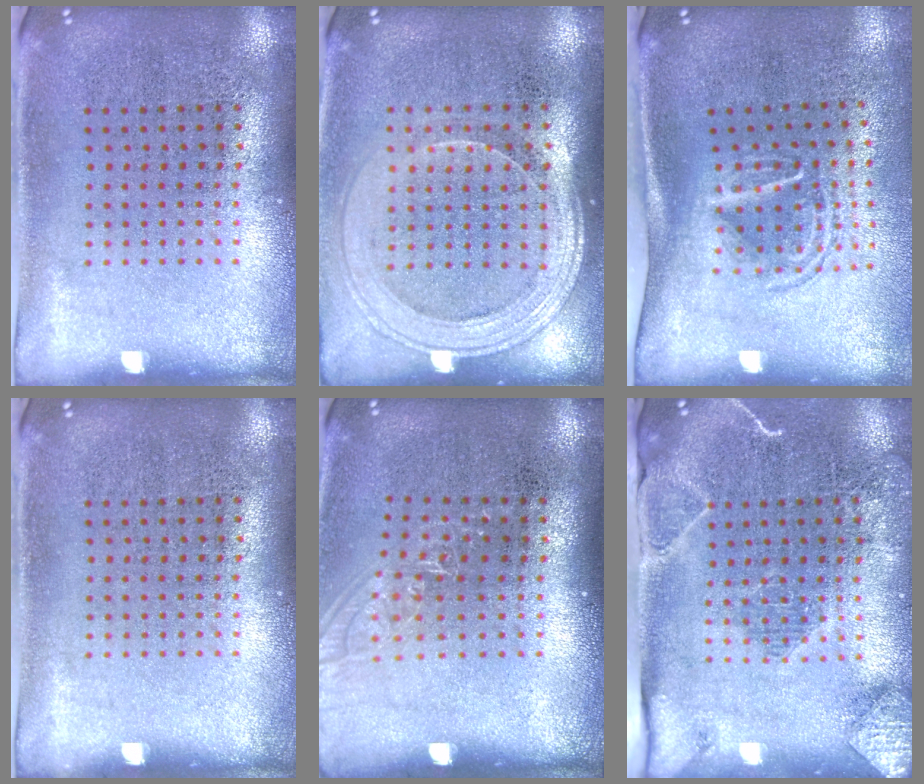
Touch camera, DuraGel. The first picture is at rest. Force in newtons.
{"total": 1.8, "press": 1.6, "slide": 0.7}
{"total": 1.7, "press": 1.1, "slide": 1.2}
{"total": 0.0}
{"total": 1.0, "press": 0.9, "slide": 0.3}
{"total": 2.0, "press": 1.9, "slide": 0.3}